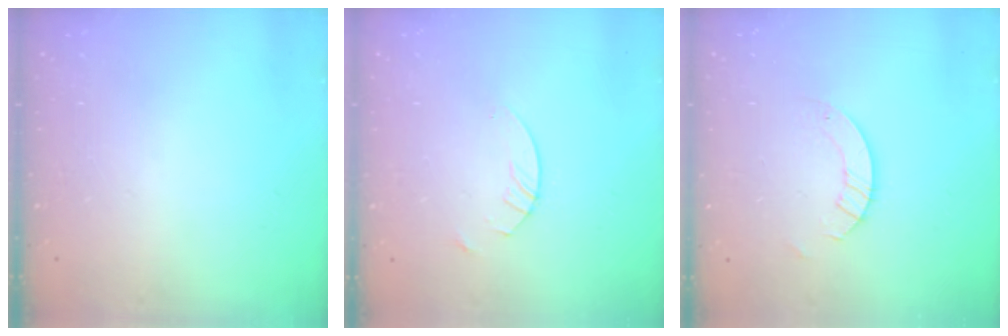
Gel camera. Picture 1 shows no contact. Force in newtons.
{"total": 2.4, "press": 2.4, "slide": 0.1}
{"total": 2.6, "press": 2.6, "slide": 0.2}